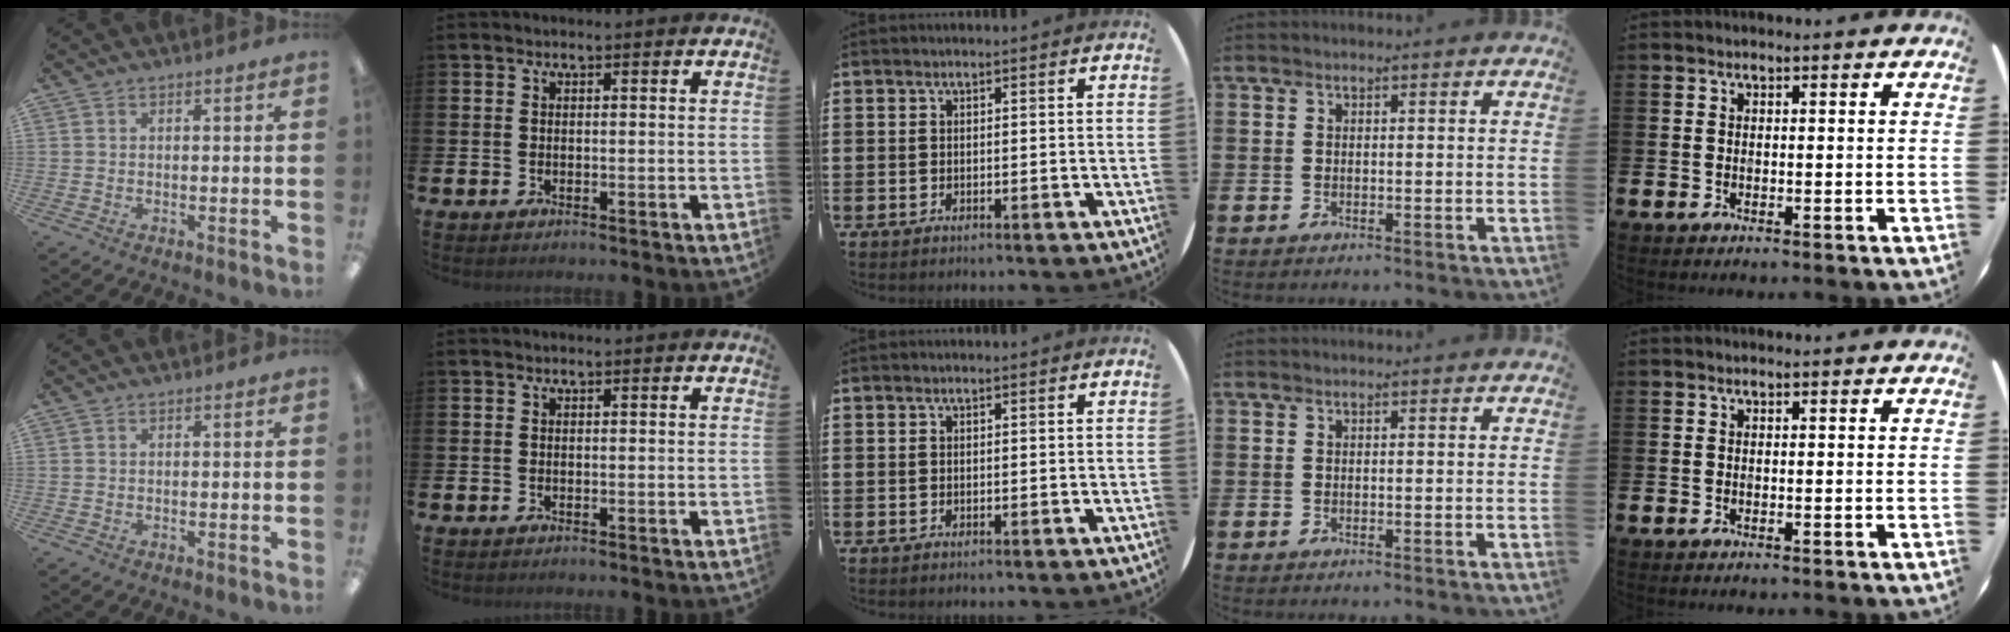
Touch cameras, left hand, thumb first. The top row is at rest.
{}